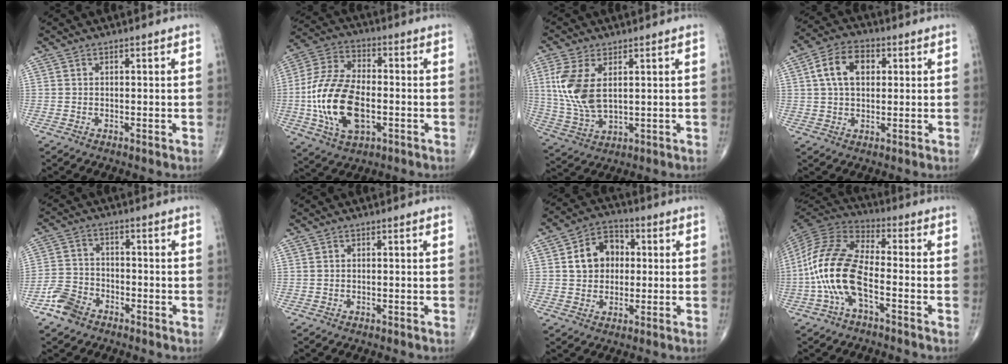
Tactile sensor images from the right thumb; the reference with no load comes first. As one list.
[{"total": 17.6, "force": [-3.0, 9.7, 14.3], "torque": [-0.284, 0.015, -0.053]}, {"total": 11.0, "force": [2.6, 5.7, 9.0], "torque": [-0.199, -0.010, 0.062]}, {"total": 9.2, "force": [2.2, 6.0, 6.6], "torque": [-0.109, 0.013, 0.034]}, {"total": 6.3, "force": [-4.2, 4.1, 2.4], "torque": [-0.040, 0.021, -0.086]}, {"total": 0.0}, {"total": 9.6, "force": [1.4, 7.6, 5.7], "torque": [-0.066, 0.015, 0.015]}, {"total": 14.7, "force": [-4.2, 6.3, 12.6], "torque": [-0.267, 0.034, -0.087]}]